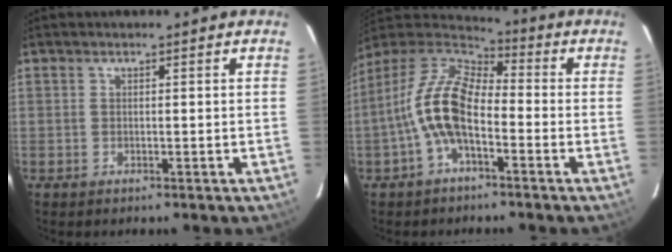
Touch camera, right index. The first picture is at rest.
{"total": 12.4, "force": [-3.5, 5.8, 10.3], "torque": [-0.212, 0.016, -0.075]}